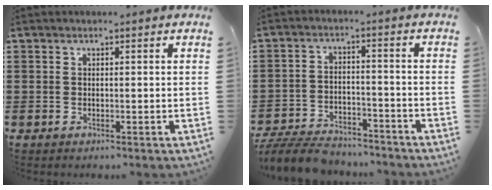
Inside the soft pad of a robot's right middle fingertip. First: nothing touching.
{"total": 7.2, "force": [-6.8, 1.5, 1.7], "torque": [-0.037, 0.011, -0.133]}